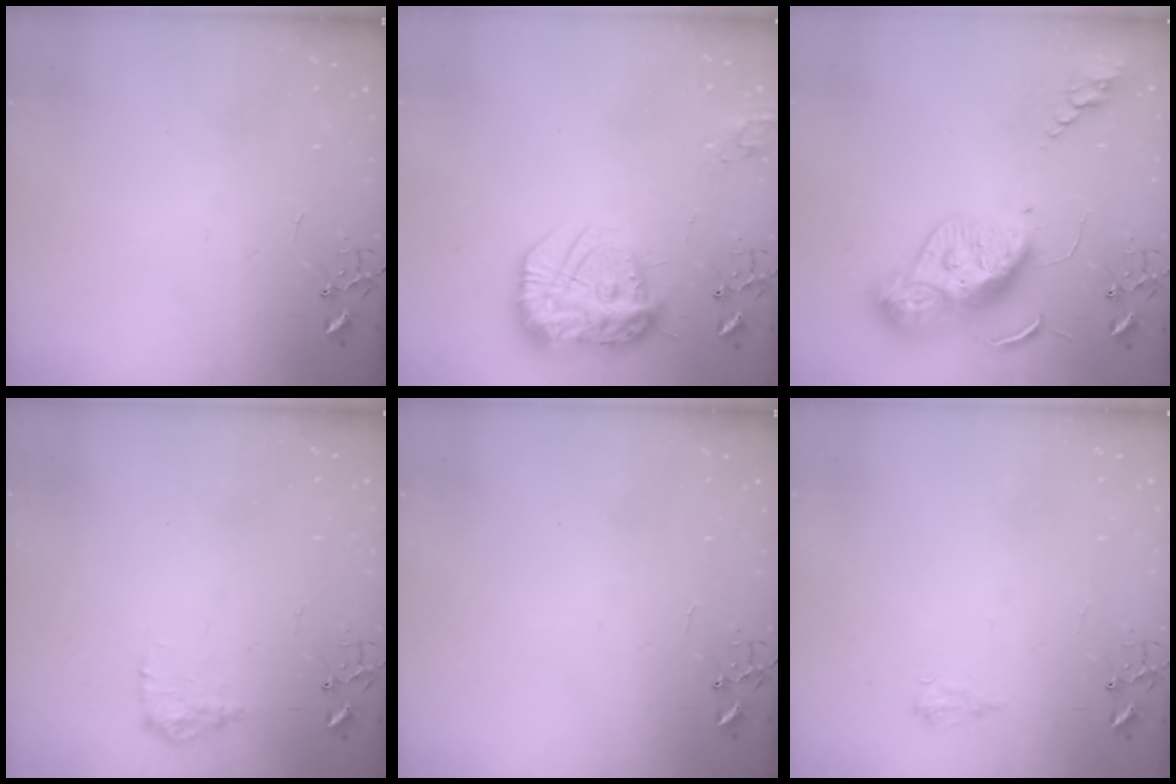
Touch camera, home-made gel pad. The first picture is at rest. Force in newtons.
{"total": 19.1, "press": 19.1, "slide": 1.1}
{"total": 14.4, "press": 14.4, "slide": 1.3}
{"total": 9.6, "press": 9.6, "slide": 0.3}
{"total": 0.0}
{"total": 6.2, "press": 6.1, "slide": 0.8}